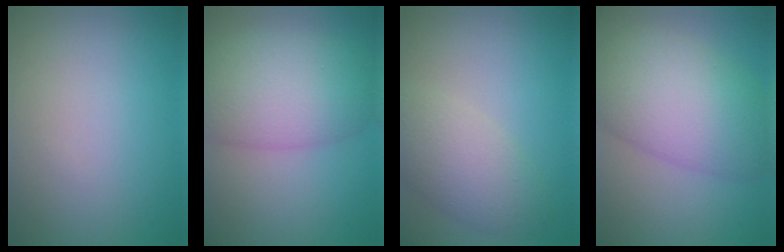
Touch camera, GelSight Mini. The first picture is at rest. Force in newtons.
{"total": 8.3, "press": 8.3, "slide": 0.2}
{"total": 4.1, "press": 4.1, "slide": 0.3}
{"total": 9.1, "press": 9.1, "slide": 0.4}